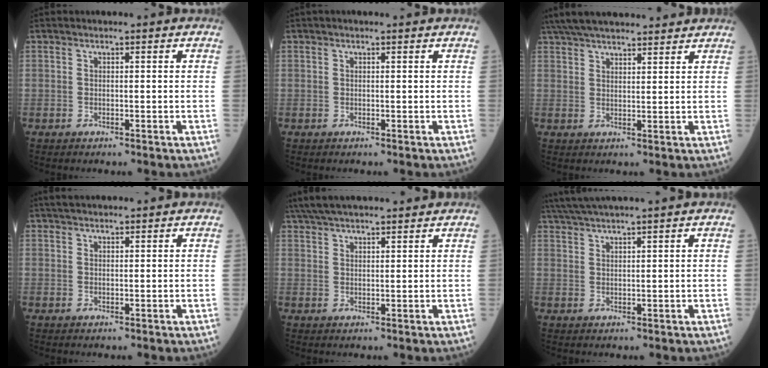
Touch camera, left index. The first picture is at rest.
{"total": 0.5, "force": [0.5, -0.1, 0.2], "torque": [-0.006, 0.006, 0.007]}
{"total": 17.1, "force": [15.0, 3.6, 7.3], "torque": [-0.132, 0.049, 0.231]}
{"total": 4.9, "force": [4.3, 0.8, 2.2], "torque": [-0.029, 0.030, 0.070]}
{"total": 14.1, "force": [12.4, 2.3, 6.3], "torque": [-0.111, 0.046, 0.196]}
{"total": 8.3, "force": [7.2, -1.2, 3.9], "torque": [-0.068, 0.029, 0.116]}